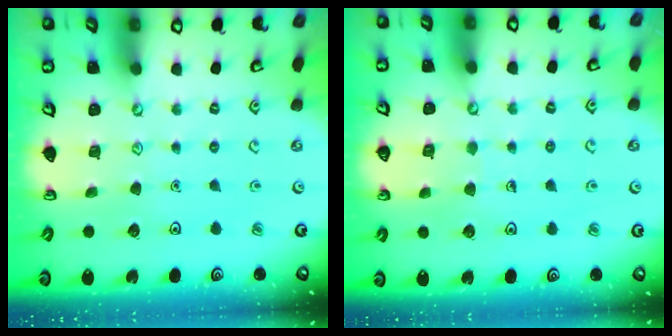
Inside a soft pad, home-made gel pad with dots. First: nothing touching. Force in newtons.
{"total": 4.5, "press": 4.5, "slide": 0.4}